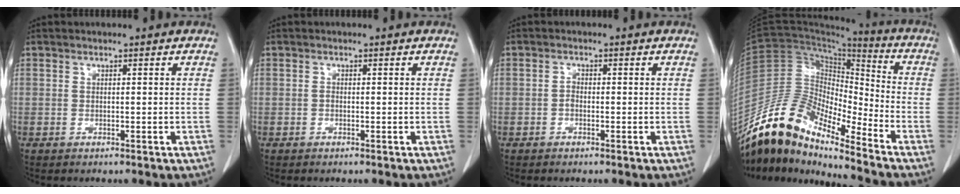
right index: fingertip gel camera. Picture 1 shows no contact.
{"total": 0.0}
{"total": 1.0, "force": [-0.5, 0.5, 0.7], "torque": [-0.011, 0.004, -0.011]}
{"total": 13.9, "force": [-12.2, 2.9, 5.9], "torque": [-0.111, 0.046, -0.232]}